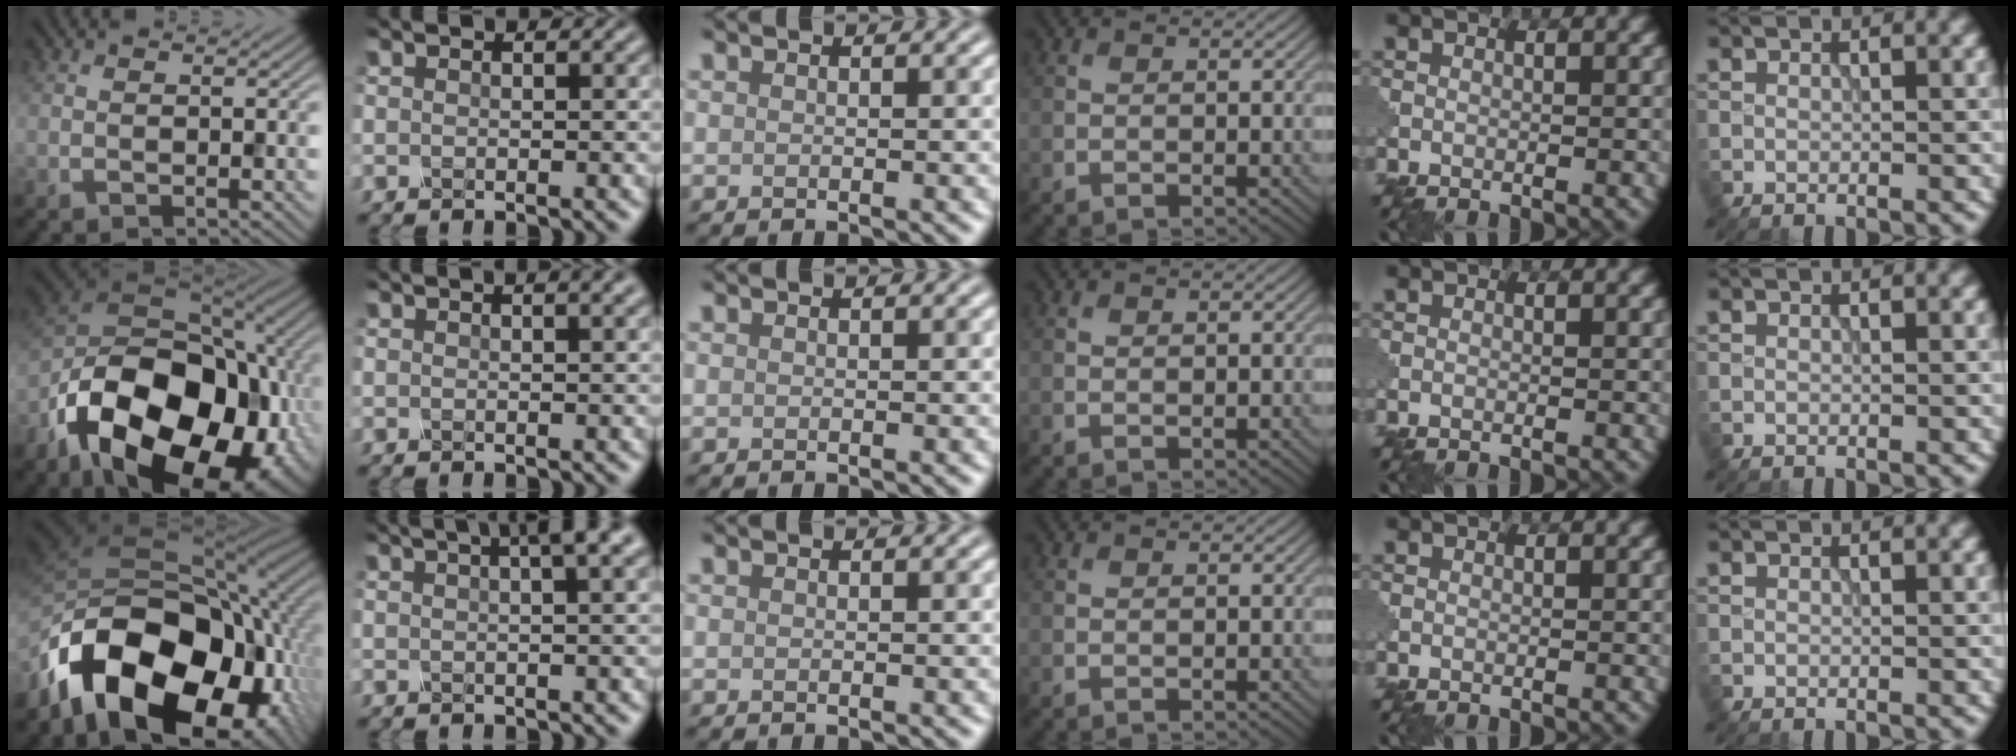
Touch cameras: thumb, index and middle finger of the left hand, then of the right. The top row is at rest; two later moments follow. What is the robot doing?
{"motion": "shake", "object": "sieve"}